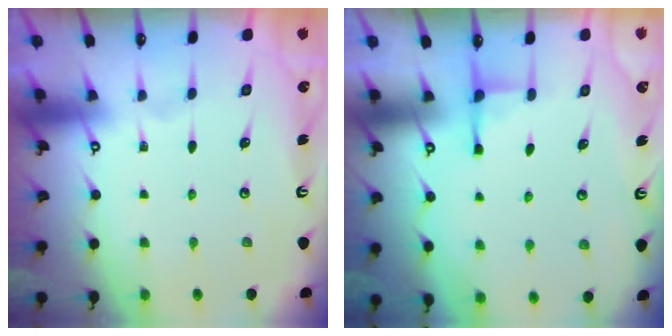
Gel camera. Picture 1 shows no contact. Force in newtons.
{"total": 2.5, "press": 2.5, "slide": 0.5}